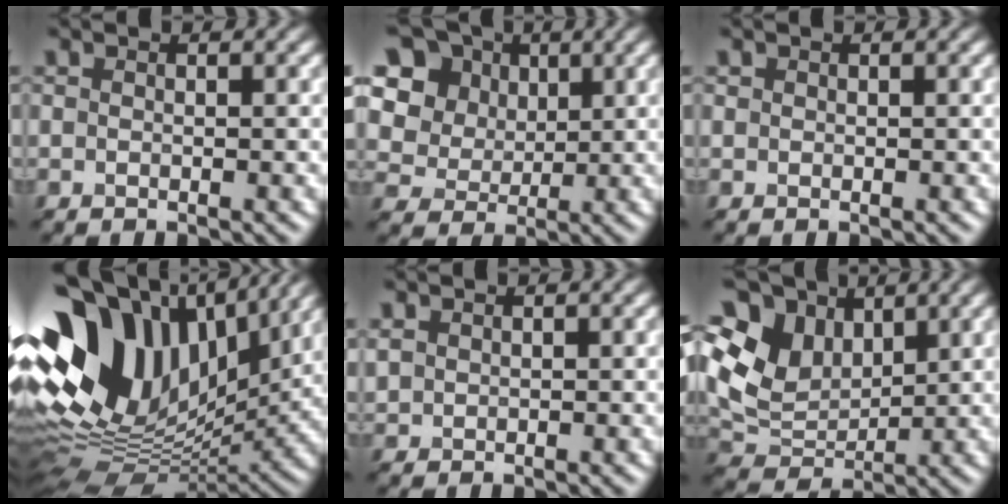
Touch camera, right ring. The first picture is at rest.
{"total": 9.3, "force": [5.1, 7.0, 3.3], "torque": [-0.092, 0.027, 0.102]}
{"total": 0.5, "force": [-0.1, -0.3, -0.4], "torque": [0.000, 0.004, 0.004]}
{"total": 14.4, "force": [5.0, 9.5, 9.6], "torque": [-0.218, 0.033, 0.102]}
{"total": 0.9, "force": [0.5, -0.1, -0.8], "torque": [0.008, 0.008, 0.025]}
{"total": 6.9, "force": [3.2, 4.9, 3.6], "torque": [-0.100, 0.015, 0.072]}